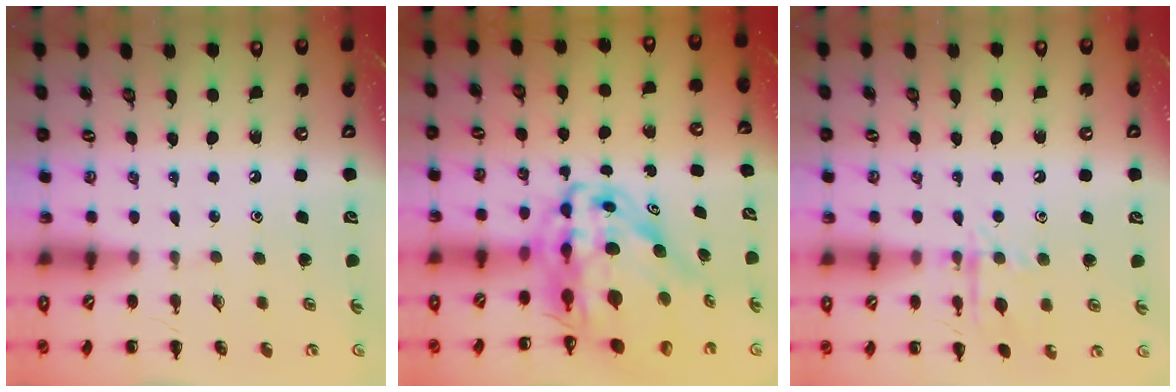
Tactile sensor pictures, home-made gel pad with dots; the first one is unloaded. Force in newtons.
{"total": 15.5, "press": 14.8, "slide": 4.6}
{"total": 10.4, "press": 10.4, "slide": 0.6}